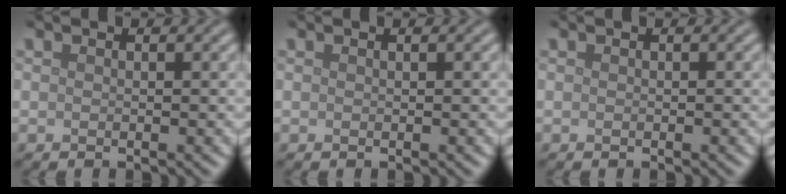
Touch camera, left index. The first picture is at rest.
{"total": 0.0}
{"total": 0.0}